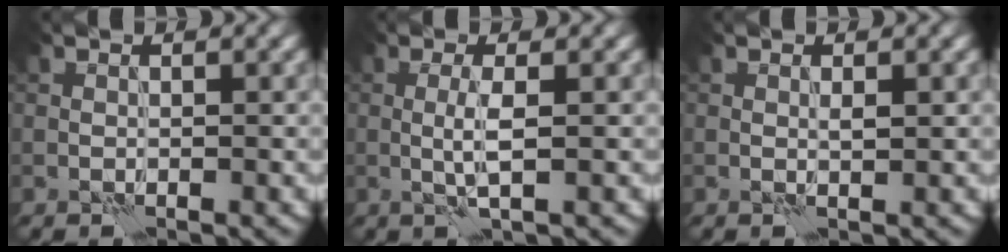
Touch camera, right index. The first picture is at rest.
{"total": 1.9, "force": [0.3, 0.2, 1.9], "torque": [-0.042, -0.002, 0.002]}
{"total": 0.7, "force": [0.4, 0.1, 0.5], "torque": [-0.009, -0.002, 0.006]}